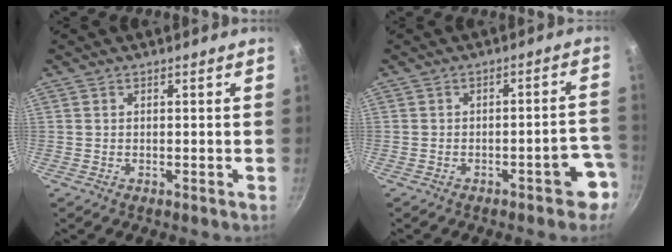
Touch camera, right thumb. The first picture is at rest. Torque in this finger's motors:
{"motor_torque": [1.06, 0.33, 0.72, -0.27, 0.03]}